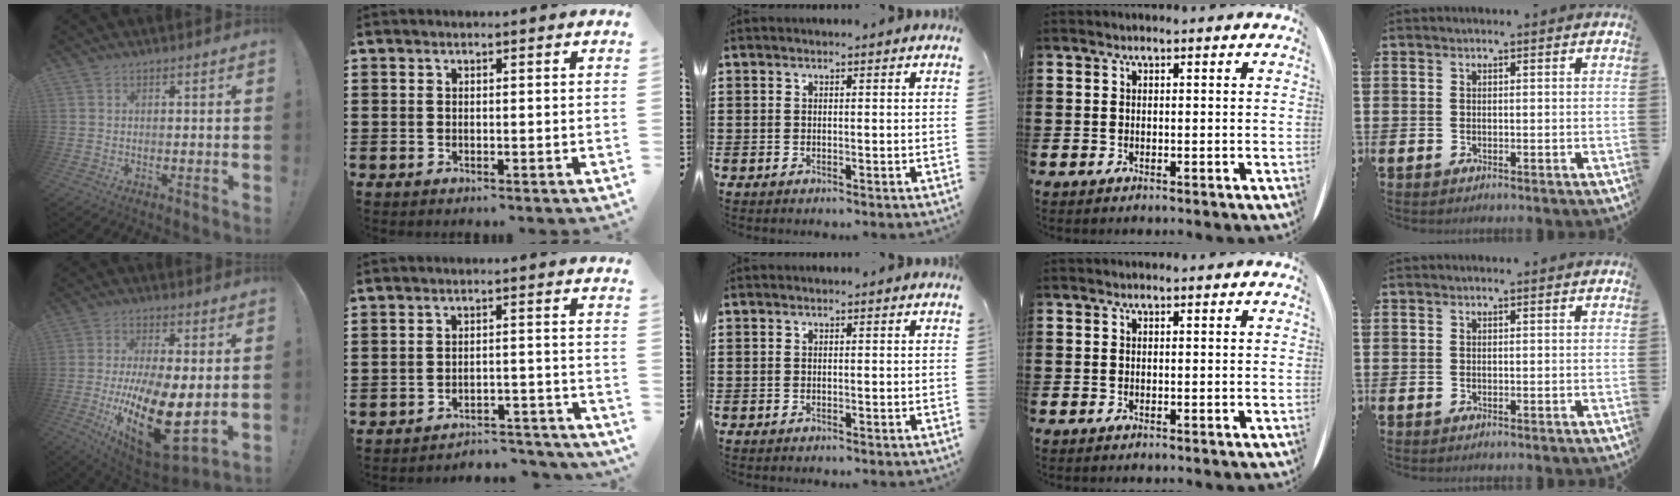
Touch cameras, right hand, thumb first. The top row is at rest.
{"thumb": {"total": 21.4, "force": [-3.9, 9.5, 18.8], "torque": [-0.338, -0.001, -0.047]}, "index": {"total": 3.9, "force": [-3.8, 0.3, 0.8], "torque": [-0.018, 0.003, -0.080]}}